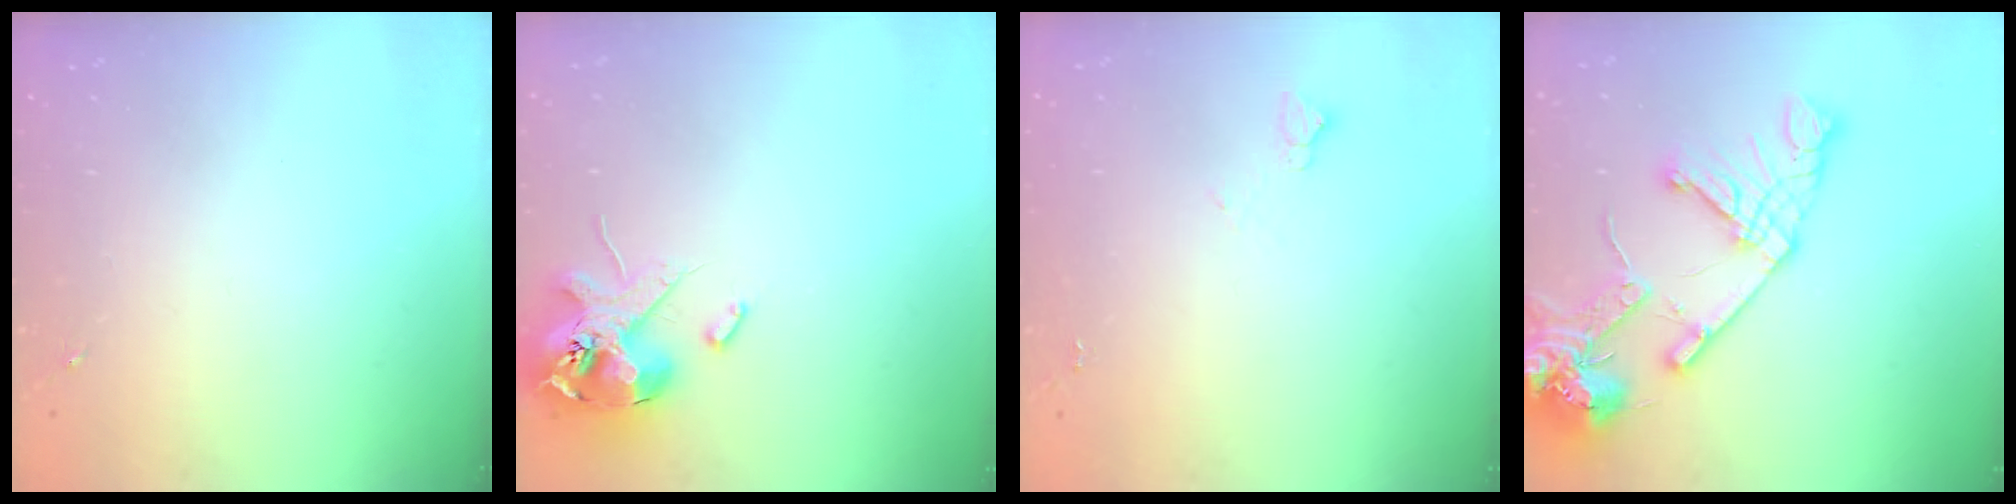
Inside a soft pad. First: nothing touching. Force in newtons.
{"total": 14.7, "press": 14.5, "slide": 2.1}
{"total": 3.6, "press": 3.6, "slide": 0.5}
{"total": 20.8, "press": 20.7, "slide": 2.5}